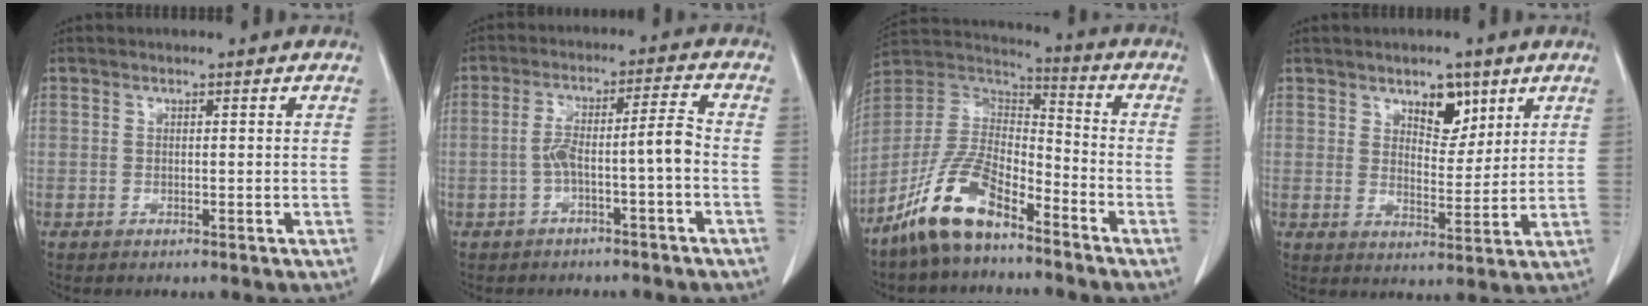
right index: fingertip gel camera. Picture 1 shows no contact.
{"total": 6.0, "force": [-2.0, 0.1, 5.7], "torque": [-0.107, 0.030, -0.027]}
{"total": 12.8, "force": [-8.9, 4.4, 8.0], "torque": [-0.172, 0.013, -0.177]}
{"total": 5.9, "force": [3.5, 2.9, 3.7], "torque": [-0.051, -0.003, 0.056]}